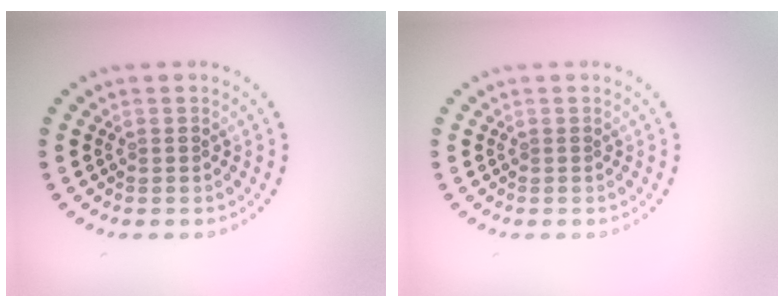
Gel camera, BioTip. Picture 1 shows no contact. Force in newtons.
{"total": 0.0}